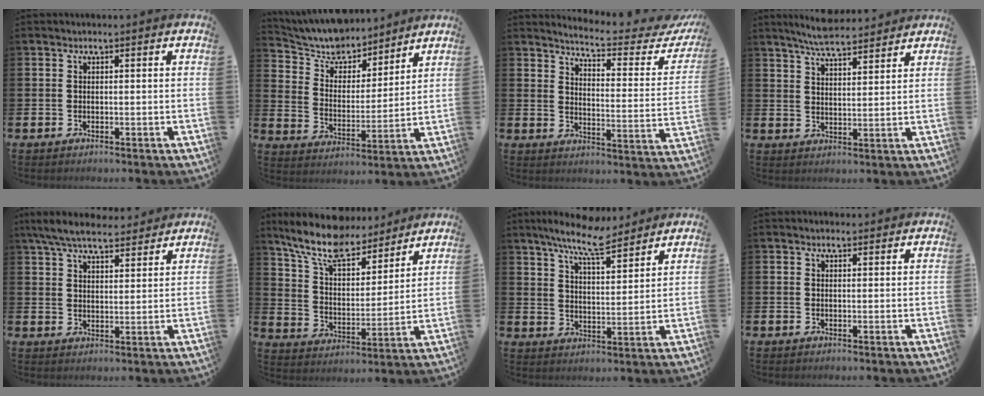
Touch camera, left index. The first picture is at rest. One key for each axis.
{"total": 8.2, "fx": 7.7, "fy": 2.5, "fz": 1.2, "tx": -0.060, "ty": -0.054, "tz": 0.137}
{"total": 5.2, "fx": 4.8, "fy": 0.2, "fz": 2.0, "tx": -0.047, "ty": -0.042, "tz": 0.073}
{"total": 6.5, "fx": 6.2, "fy": 0.6, "fz": 1.8, "tx": -0.048, "ty": -0.026, "tz": 0.113}
{"total": 6.7, "fx": 6.2, "fy": 1.5, "fz": 2.1, "tx": -0.056, "ty": -0.022, "tz": 0.112}
{"total": 10.8, "fx": 9.5, "fy": 3.4, "fz": 3.8, "tx": -0.107, "ty": -0.057, "tz": 0.168}
{"total": 8.7, "fx": 7.8, "fy": 1.3, "fz": 3.7, "tx": -0.090, "ty": -0.029, "tz": 0.141}
{"total": 0.8, "fx": 0.8, "fy": 0.3, "fz": 0.2, "tx": 0.006, "ty": 0.000, "tz": 0.011}